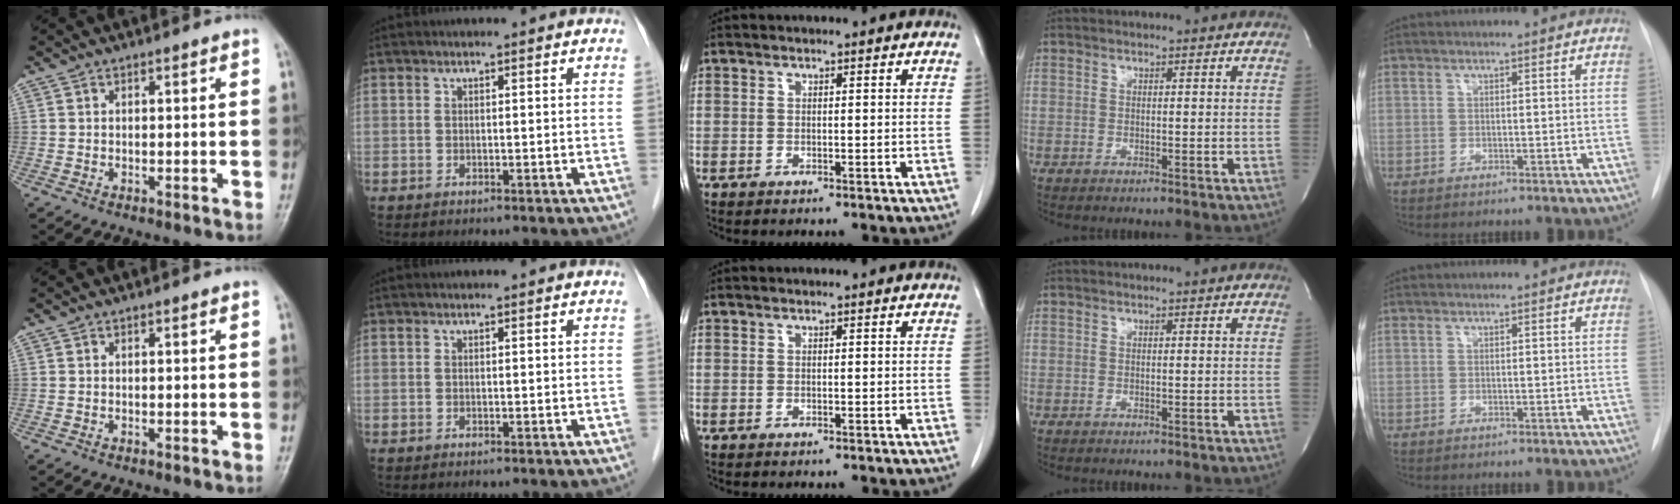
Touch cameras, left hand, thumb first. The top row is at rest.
{}